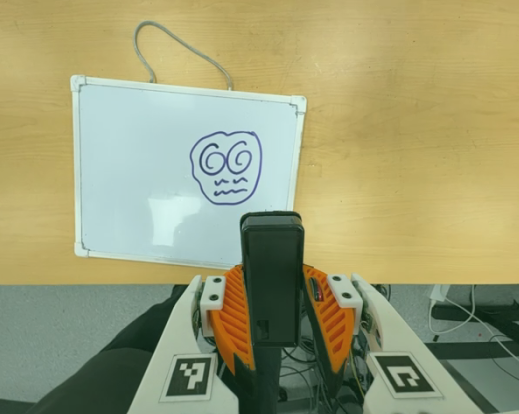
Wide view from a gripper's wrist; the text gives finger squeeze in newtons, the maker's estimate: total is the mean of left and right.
{"total": 5.0, "left": 3.6, "right": 6.3}